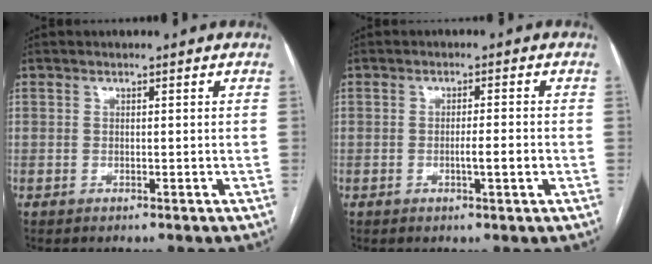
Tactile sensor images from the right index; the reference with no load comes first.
{"total": 2.8, "force": [-0.8, 0.0, 2.7], "torque": [-0.046, -0.002, -0.011]}